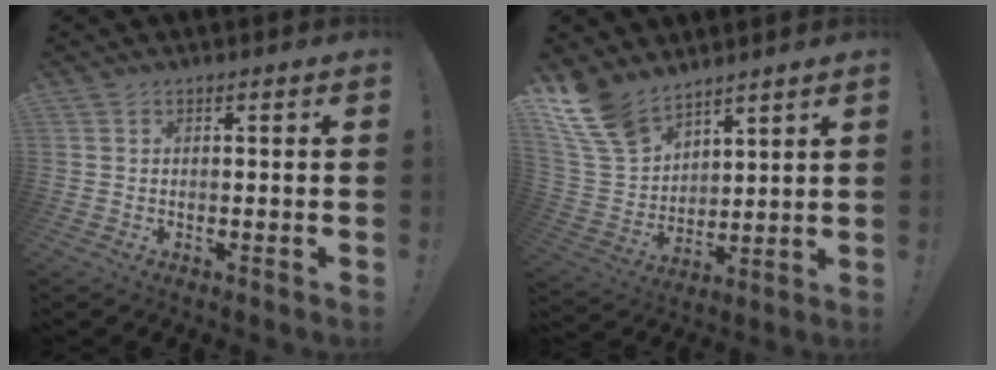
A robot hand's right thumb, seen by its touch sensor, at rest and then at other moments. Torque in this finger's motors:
{"motor_torque": [-0.15, 0.58, -0.26, 0.58, 0.02]}